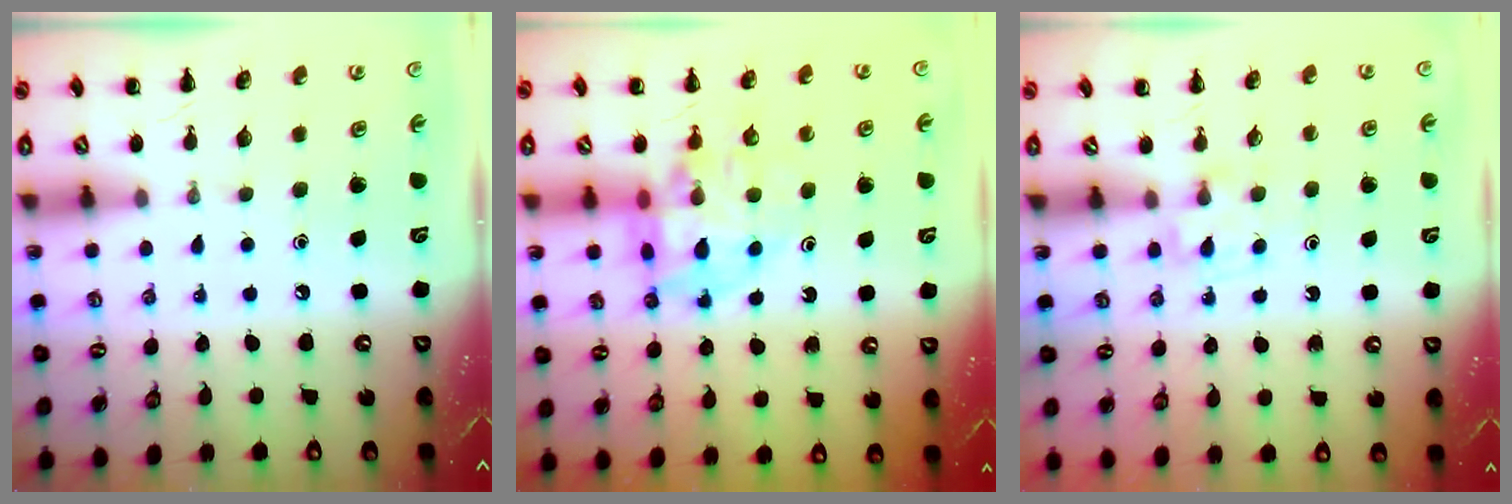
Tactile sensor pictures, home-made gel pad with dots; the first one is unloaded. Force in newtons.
{"total": 11.6, "press": 11.2, "slide": 3.1}
{"total": 4.8, "press": 4.6, "slide": 1.4}